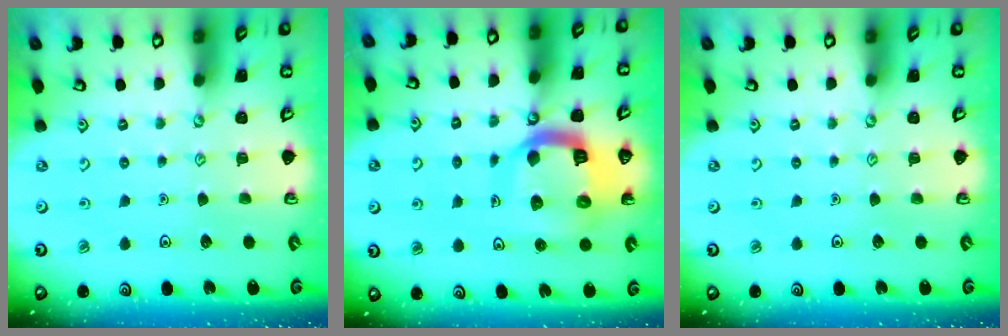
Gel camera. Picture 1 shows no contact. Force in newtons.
{"total": 15.5, "press": 15.4, "slide": 1.9}
{"total": 0.0}